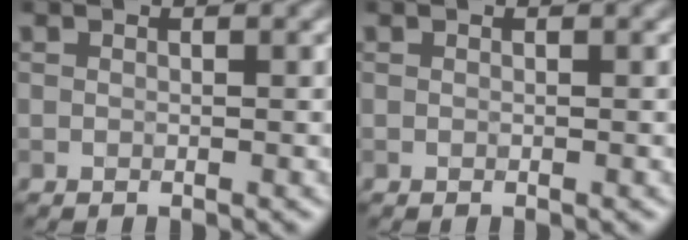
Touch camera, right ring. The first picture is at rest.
{"total": 0.0}